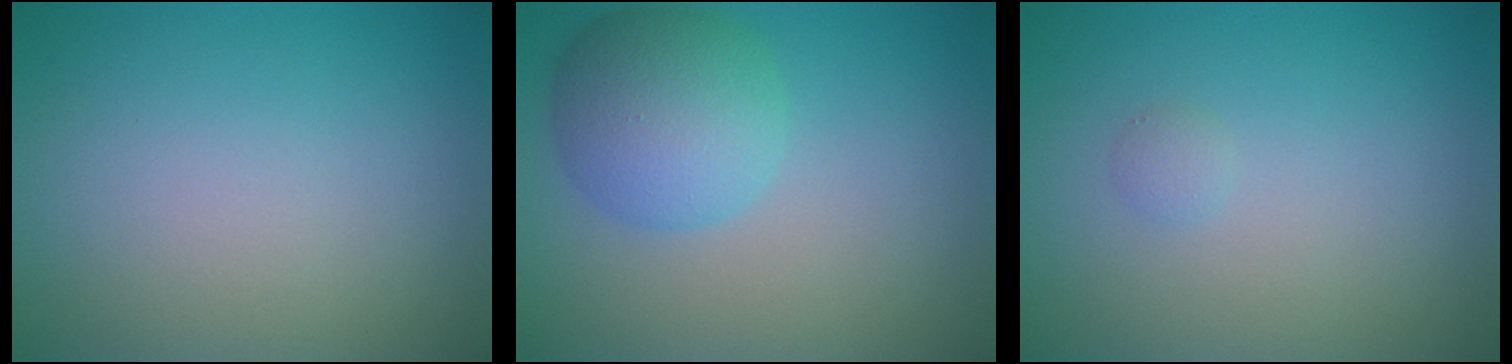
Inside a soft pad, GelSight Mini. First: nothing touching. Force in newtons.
{"total": 5.4, "press": 5.4, "slide": 0.2}
{"total": 0.6, "press": 0.6, "slide": 0.1}